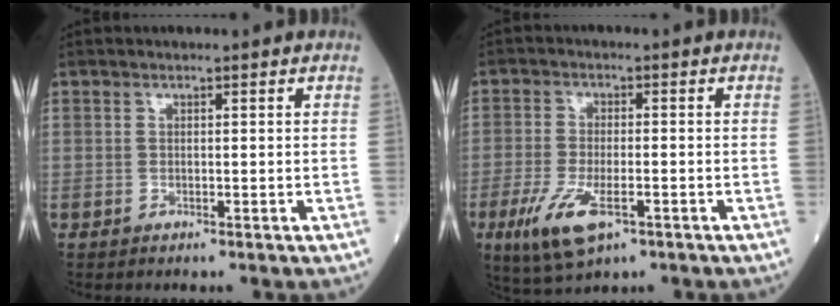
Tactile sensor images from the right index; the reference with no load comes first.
{"total": 8.6, "force": [-3.9, 3.1, 7.0], "torque": [-0.143, -0.018, -0.064]}